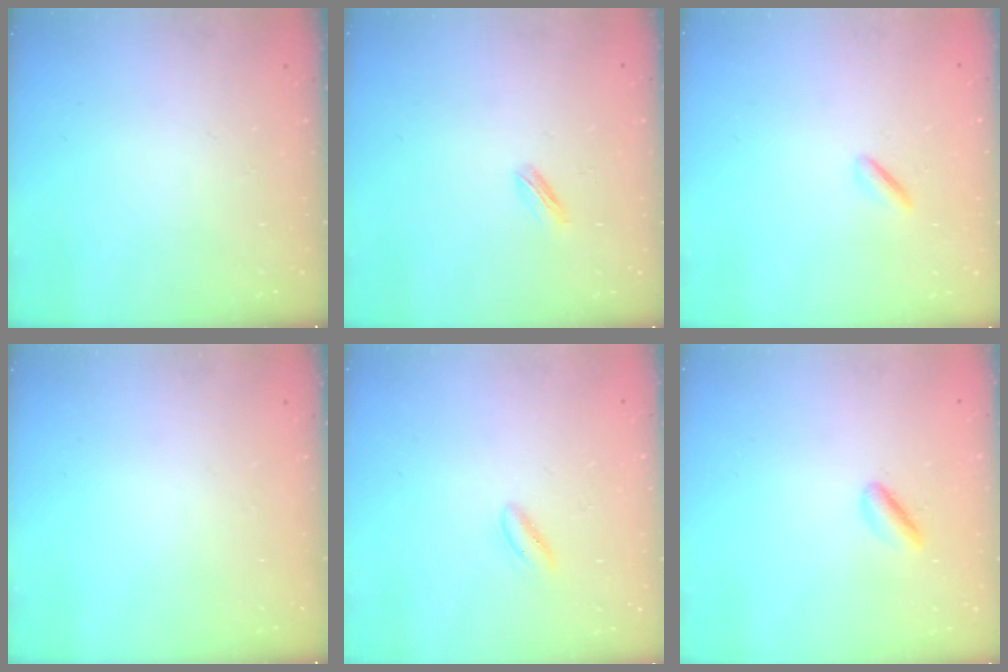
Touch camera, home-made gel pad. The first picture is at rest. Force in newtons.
{"total": 2.2, "press": 2.2, "slide": 0.5}
{"total": 0.5, "press": 0.0, "slide": 0.5}
{"total": 0.0}
{"total": 2.6, "press": 2.5, "slide": 0.8}
{"total": 2.7, "press": 2.5, "slide": 1.0}